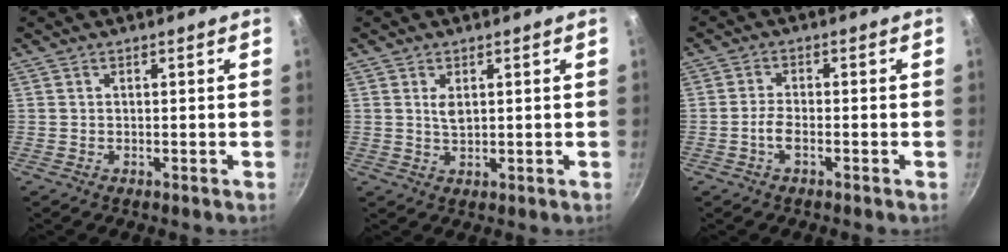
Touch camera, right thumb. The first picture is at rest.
{"total": 2.5, "force": [0.8, 1.3, 1.9], "torque": [-0.034, -0.006, 0.016]}
{"total": 3.0, "force": [-1.3, 1.2, 2.5], "torque": [-0.053, 0.014, -0.031]}